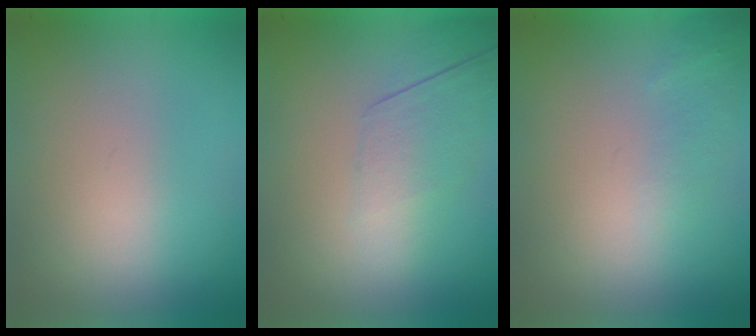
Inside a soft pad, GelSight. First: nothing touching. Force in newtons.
{"total": 2.3}
{"total": 1.4}